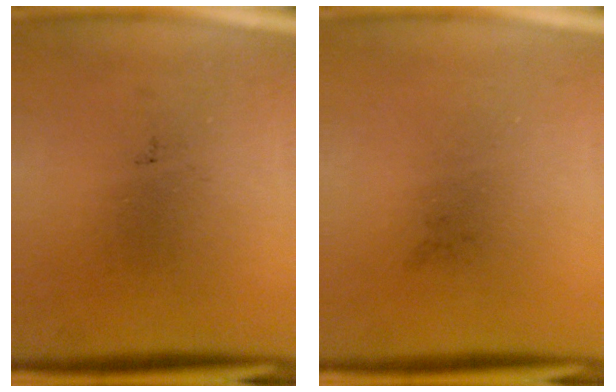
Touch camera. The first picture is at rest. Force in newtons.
{"total": 0.0}